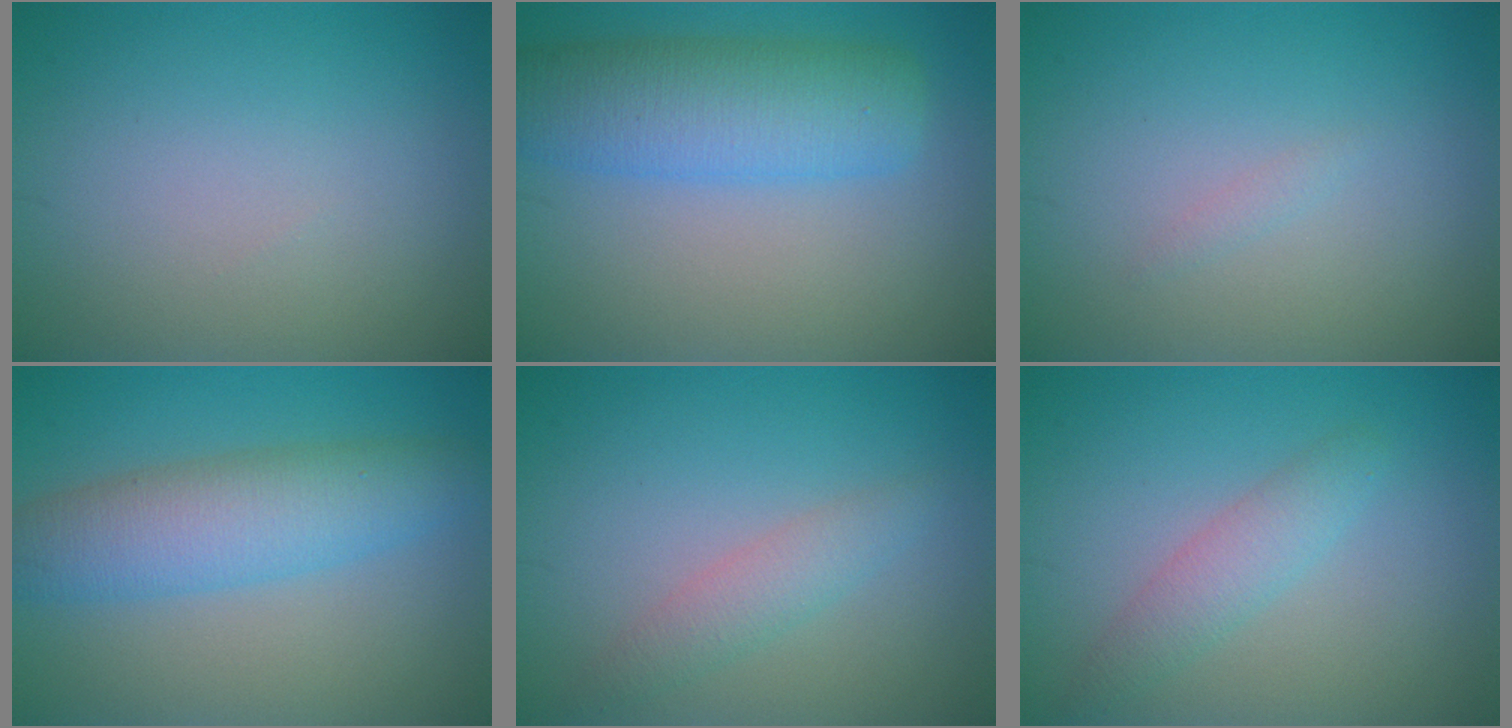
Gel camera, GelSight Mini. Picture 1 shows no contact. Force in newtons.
{"total": 7.1, "press": 7.1, "slide": 0.0}
{"total": 0.5, "press": 0.5, "slide": 0.0}
{"total": 6.0, "press": 6.0, "slide": 0.1}
{"total": 2.1, "press": 2.1, "slide": 0.1}
{"total": 2.4, "press": 2.4, "slide": 0.1}